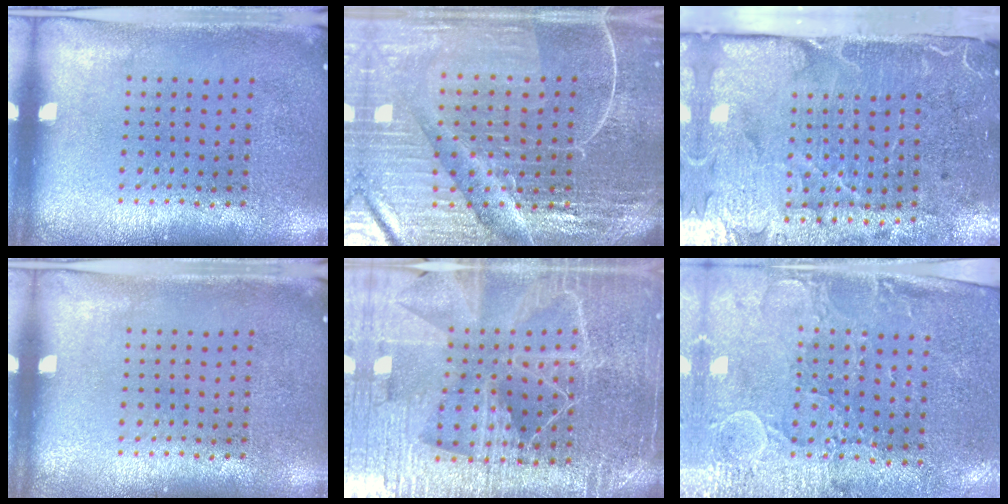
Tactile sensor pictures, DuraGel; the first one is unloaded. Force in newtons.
{"total": 6.4, "press": 5.7, "slide": 2.9}
{"total": 5.0, "press": 4.0, "slide": 3.0}
{"total": 0.0}
{"total": 5.8, "press": 5.1, "slide": 2.8}
{"total": 3.0, "press": 2.7, "slide": 1.3}